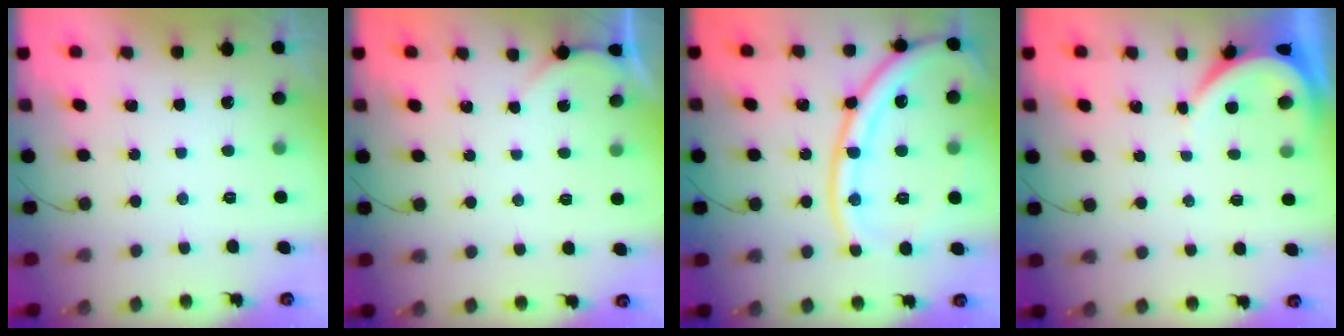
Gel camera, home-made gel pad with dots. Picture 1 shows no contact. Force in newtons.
{"total": 0.0}
{"total": 20.5, "press": 20.4, "slide": 2.2}
{"total": 3.6, "press": 3.5, "slide": 0.5}